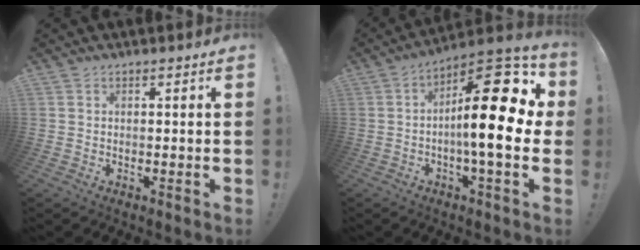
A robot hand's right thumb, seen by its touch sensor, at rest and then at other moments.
{"total": 22.5, "force": [2.4, 6.6, 21.3], "torque": [-0.312, -0.021, 0.036]}